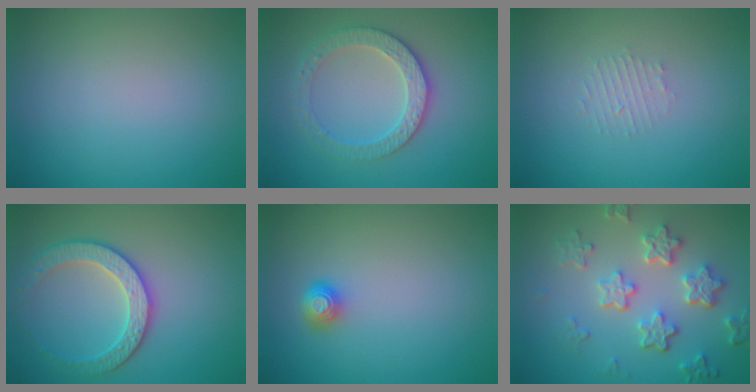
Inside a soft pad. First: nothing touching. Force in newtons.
{"total": 3.3, "press": 3.3, "slide": 0.6}
{"total": 1.2, "press": 1.1, "slide": 0.2}
{"total": 3.6, "press": 3.5, "slide": 0.8}
{"total": 1.6, "press": 1.2, "slide": 1.0}
{"total": 5.2, "press": 4.1, "slide": 3.2}